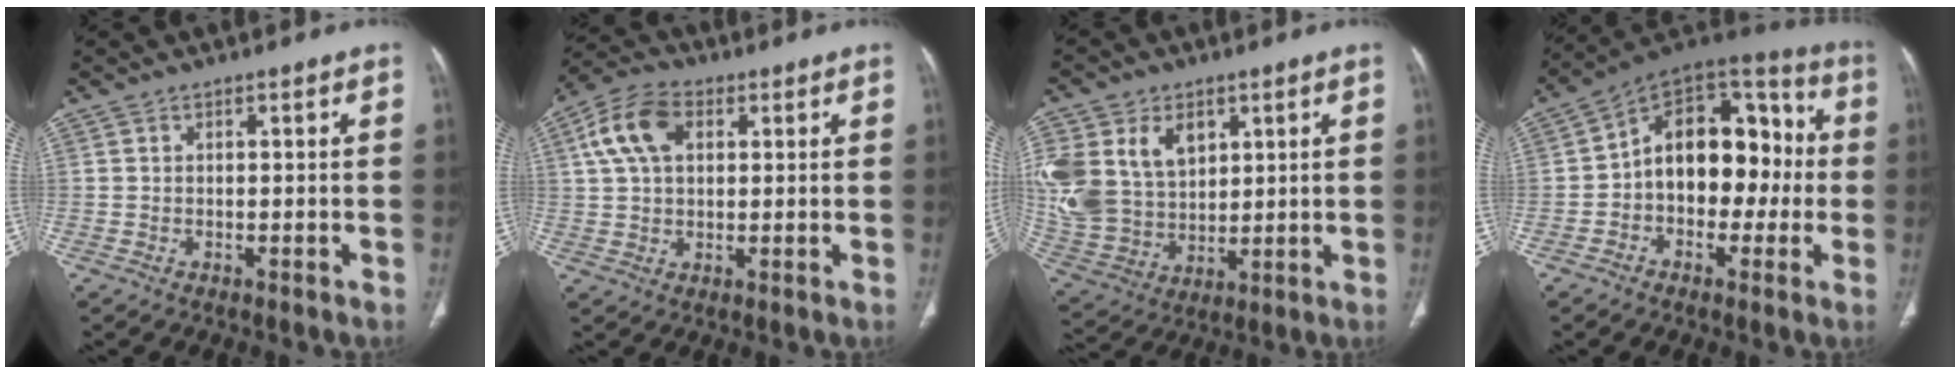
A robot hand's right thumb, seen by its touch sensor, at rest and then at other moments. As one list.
[{"total": 9.9, "force": [3.1, 6.4, 7.0], "torque": [-0.132, 0.016, 0.051]}, {"total": 21.6, "force": [6.9, 15.9, 12.8], "torque": [-0.286, 0.007, 0.156]}, {"total": 18.0, "force": [-0.9, 11.9, 13.5], "torque": [-0.149, 0.058, -0.025]}]